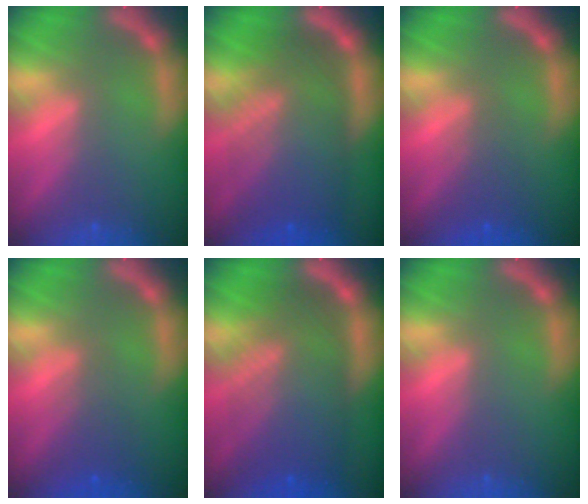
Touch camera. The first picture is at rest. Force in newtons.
{"total": 10.0}
{"total": 2.5}
{"total": 2.5}
{"total": 10.0}
{"total": 0.0}